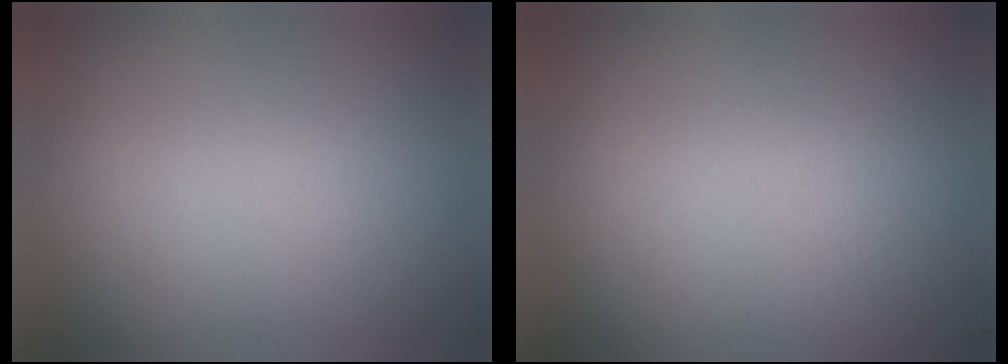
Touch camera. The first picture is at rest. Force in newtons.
{"total": 3.0}